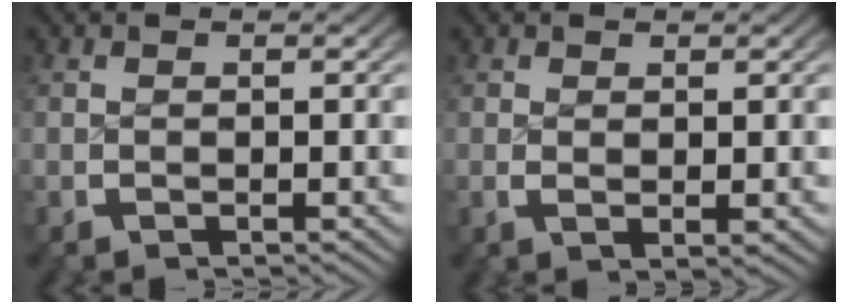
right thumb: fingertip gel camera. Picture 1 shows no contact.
{"total": 1.1, "force": [0.4, 0.4, 0.9], "torque": [-0.018, -0.009, 0.015]}